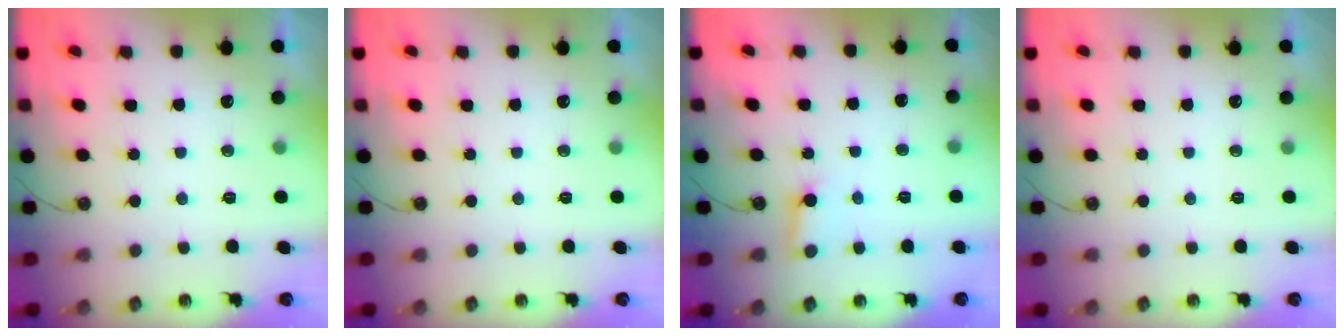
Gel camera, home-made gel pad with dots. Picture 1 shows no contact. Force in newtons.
{"total": 0.0}
{"total": 2.8, "press": 2.8, "slide": 0.3}
{"total": 0.0}